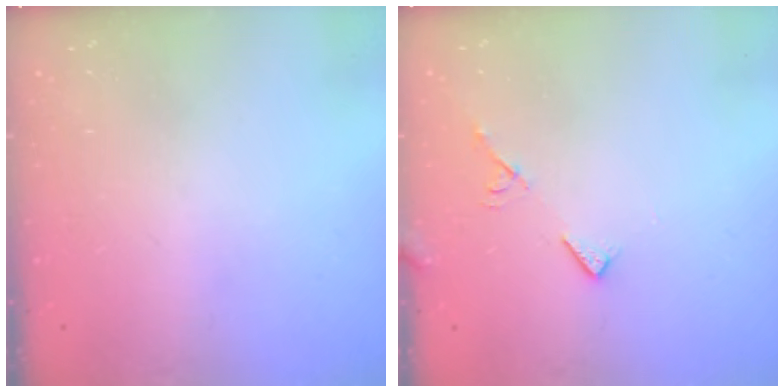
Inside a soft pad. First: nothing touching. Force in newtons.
{"total": 6.8, "press": 6.8, "slide": 0.6}